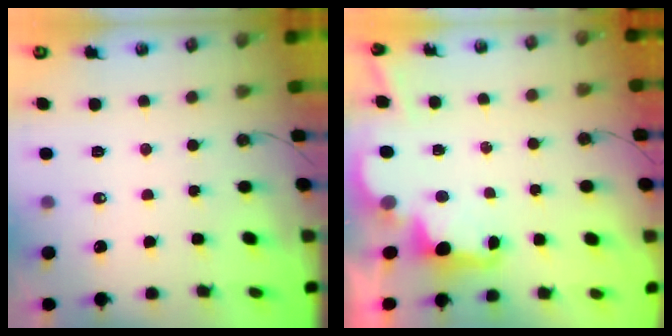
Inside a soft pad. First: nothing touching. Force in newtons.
{"total": 2.7, "press": 2.6, "slide": 0.8}